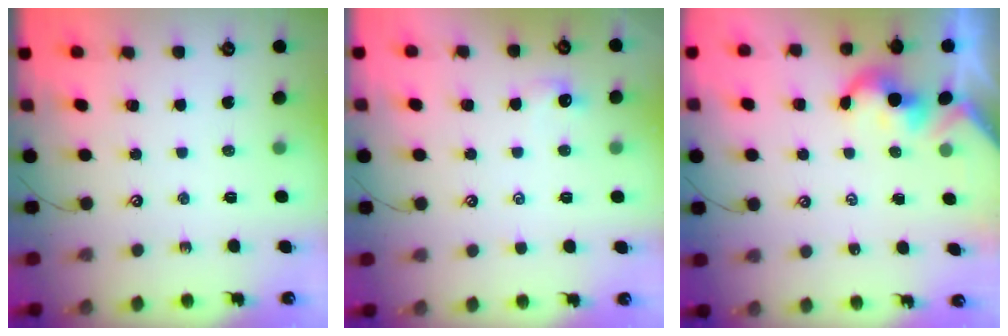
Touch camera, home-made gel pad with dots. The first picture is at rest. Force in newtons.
{"total": 0.0}
{"total": 2.2, "press": 2.1, "slide": 0.3}